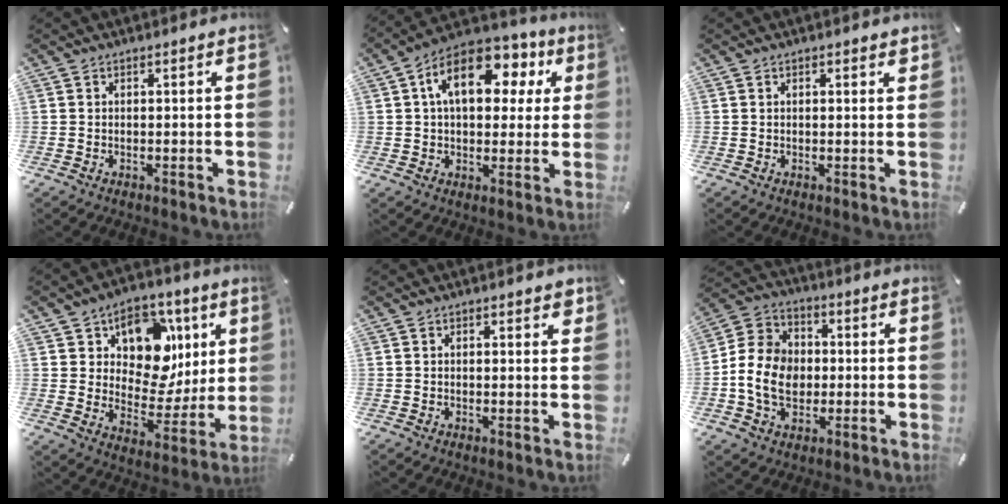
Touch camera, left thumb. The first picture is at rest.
{"total": 15.4, "force": [5.6, 9.5, 10.7], "torque": [-0.167, -0.006, 0.096]}
{"total": 0.9, "force": [0.4, 0.5, 0.6], "torque": [-0.003, -0.001, 0.006]}
{"total": 14.8, "force": [6.1, 11.2, 7.5], "torque": [-0.098, -0.042, 0.110]}
{"total": 1.8, "force": [0.9, 0.9, 1.2], "torque": [-0.009, -0.001, 0.011]}
{"total": 11.7, "force": [-1.5, 9.7, 6.2], "torque": [-0.135, 0.021, -0.027]}